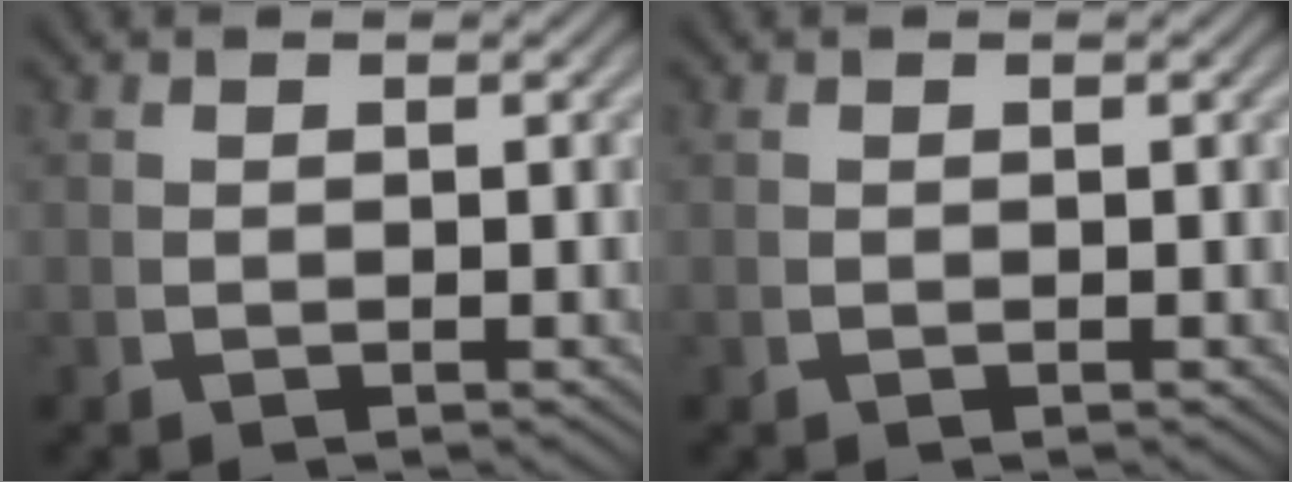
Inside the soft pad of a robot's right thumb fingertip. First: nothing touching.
{"total": 0.0}